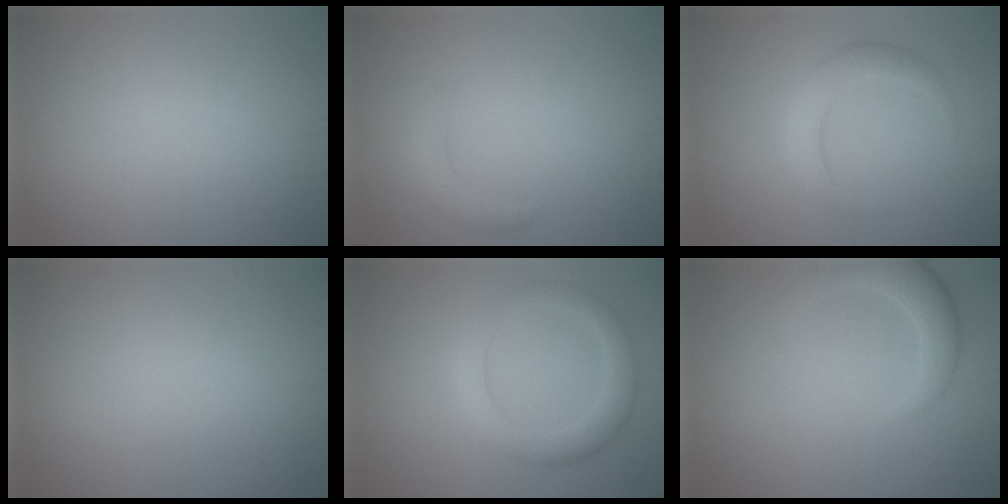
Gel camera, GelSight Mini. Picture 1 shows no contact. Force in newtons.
{"total": 1.6, "press": 1.6, "slide": 0.0}
{"total": 2.8, "press": 2.8, "slide": 0.2}
{"total": 0.0}
{"total": 3.4, "press": 3.4, "slide": 0.2}
{"total": 3.2, "press": 3.2, "slide": 0.3}